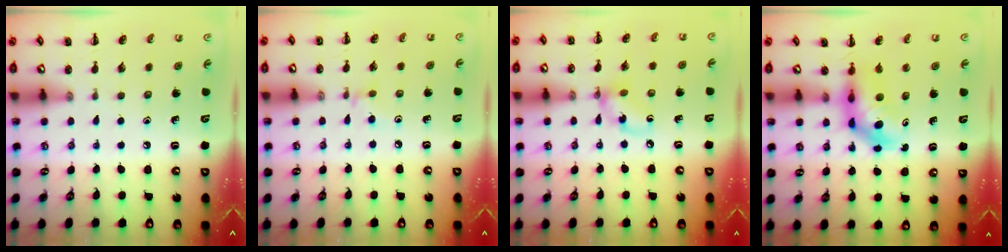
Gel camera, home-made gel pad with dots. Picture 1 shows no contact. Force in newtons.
{"total": 2.9, "press": 2.8, "slide": 0.9}
{"total": 6.2, "press": 6.1, "slide": 0.8}
{"total": 5.7, "press": 5.6, "slide": 1.1}